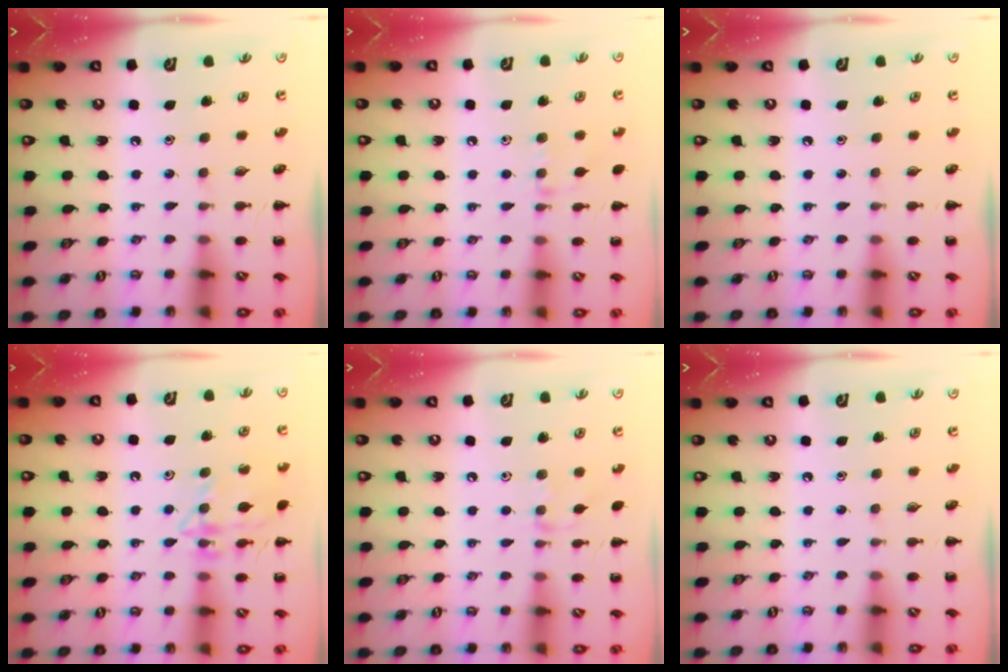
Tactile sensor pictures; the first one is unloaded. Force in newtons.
{"total": 7.0, "press": 6.7, "slide": 2.1}
{"total": 0.0}
{"total": 13.5, "press": 13.5, "slide": 0.7}
{"total": 4.4, "press": 4.3, "slide": 1.0}
{"total": 0.0}